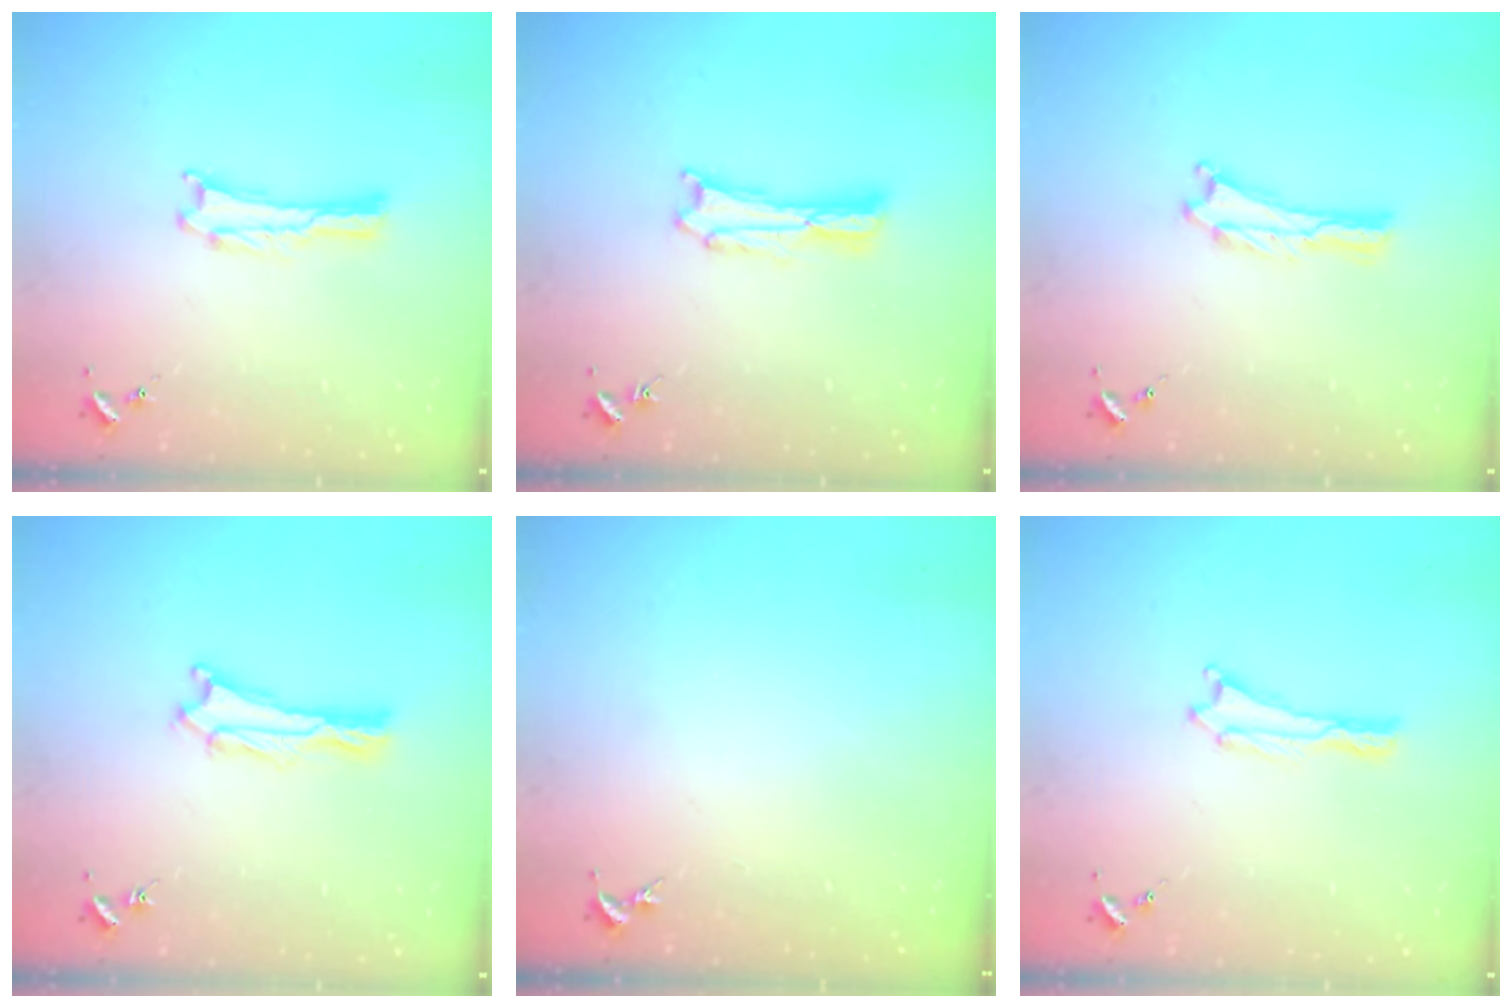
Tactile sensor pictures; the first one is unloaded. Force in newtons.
{"total": 1.2, "press": 1.2, "slide": 0.2}
{"total": 0.0}
{"total": 0.9, "press": 0.9, "slide": 0.2}
{"total": 0.0}
{"total": 0.0}